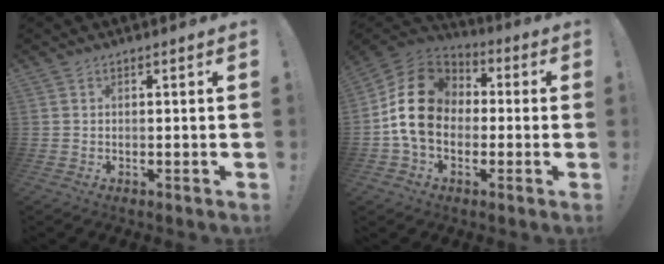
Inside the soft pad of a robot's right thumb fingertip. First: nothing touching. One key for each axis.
{"total": 16.3, "fx": 0.0, "fy": 13.0, "fz": 9.9, "tx": -0.172, "ty": 0.030, "tz": 0.011}